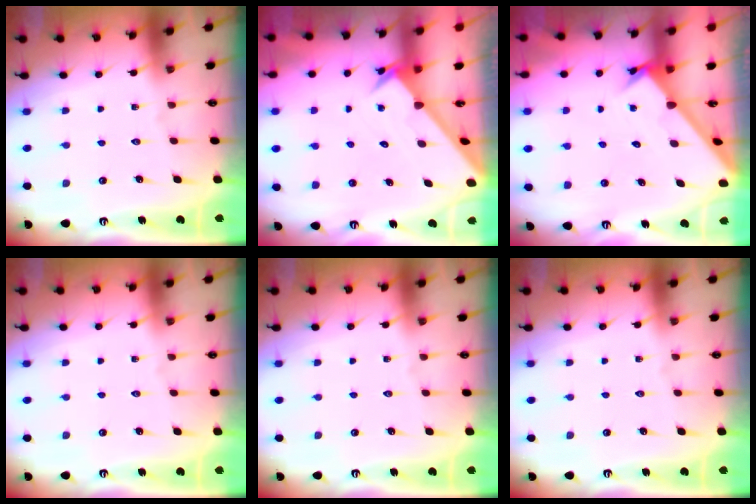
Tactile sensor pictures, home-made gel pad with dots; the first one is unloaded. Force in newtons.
{"total": 2.0, "press": 2.0, "slide": 0.1}
{"total": 1.7, "press": 1.7, "slide": 0.1}
{"total": 0.0}
{"total": 0.0}
{"total": 0.0}